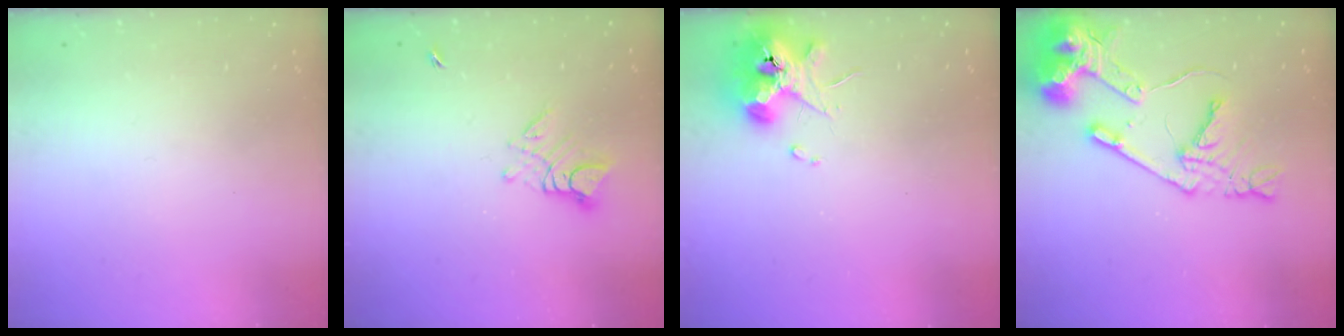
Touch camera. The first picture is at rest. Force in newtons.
{"total": 6.7, "press": 6.7, "slide": 0.6}
{"total": 10.8, "press": 10.7, "slide": 1.4}
{"total": 16.8, "press": 16.7, "slide": 1.7}